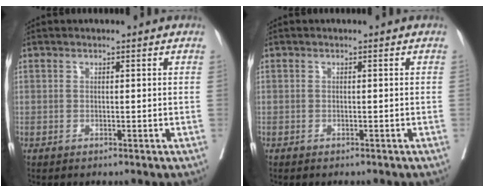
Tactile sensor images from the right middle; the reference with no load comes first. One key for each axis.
{"total": 1.6, "fx": -1.4, "fy": 0.2, "fz": 0.6, "tx": -0.010, "ty": -0.001, "tz": -0.019}